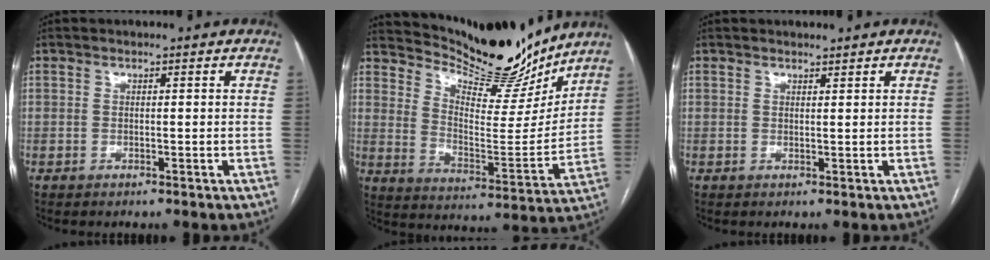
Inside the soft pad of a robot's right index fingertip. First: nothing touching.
{"total": 15.7, "force": [15.1, 2.5, 3.7], "torque": [-0.069, -0.045, 0.227]}
{"total": 0.9, "force": [0.9, 0.0, 0.2], "torque": [-0.007, 0.002, 0.016]}